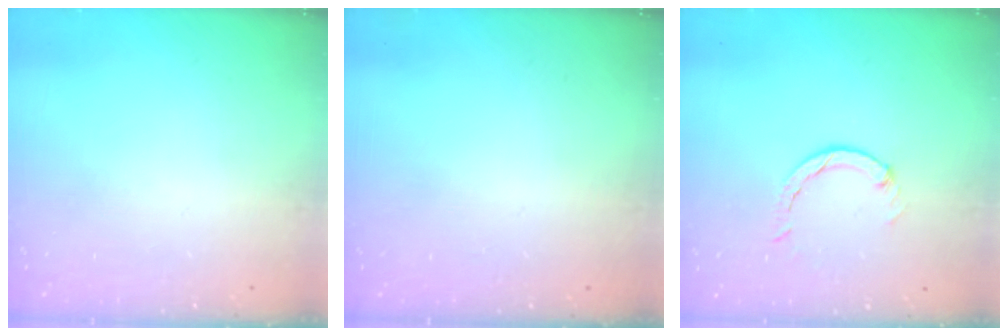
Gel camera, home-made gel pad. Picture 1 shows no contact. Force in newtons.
{"total": 2.5, "press": 2.5, "slide": 0.2}
{"total": 1.3, "press": 1.2, "slide": 0.3}